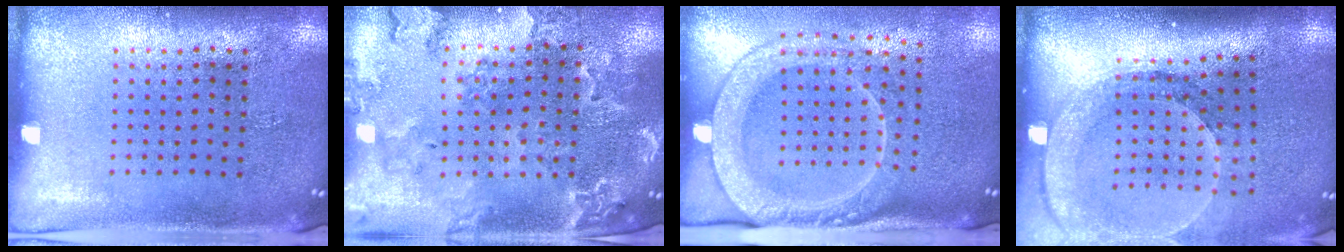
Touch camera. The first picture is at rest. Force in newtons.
{"total": 1.9, "press": 1.9, "slide": 0.2}
{"total": 2.5, "press": 2.0, "slide": 1.5}
{"total": 2.6, "press": 2.0, "slide": 1.6}